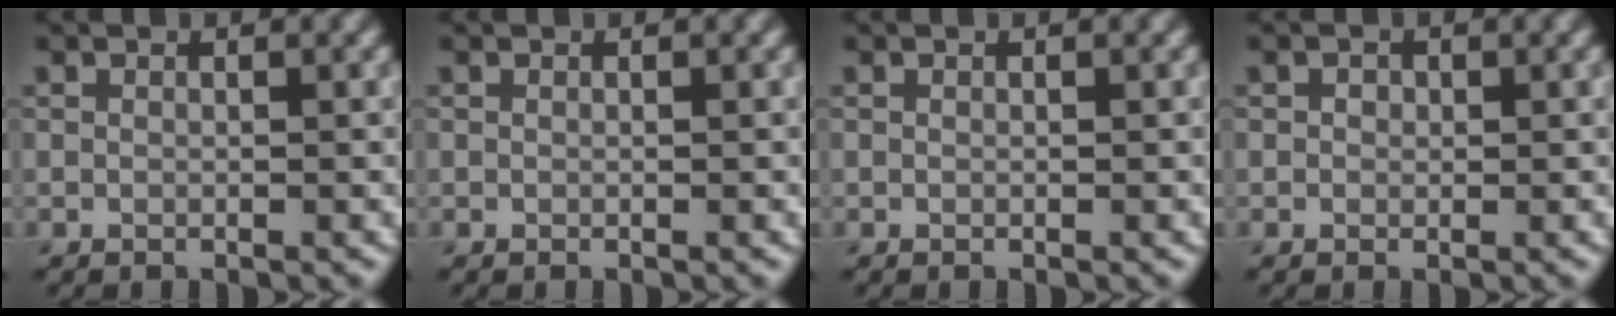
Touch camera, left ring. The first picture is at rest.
{"total": 0.0}
{"total": 0.0}
{"total": 0.7, "force": [0.2, 0.6, 0.3], "torque": [-0.004, -0.004, -0.001]}